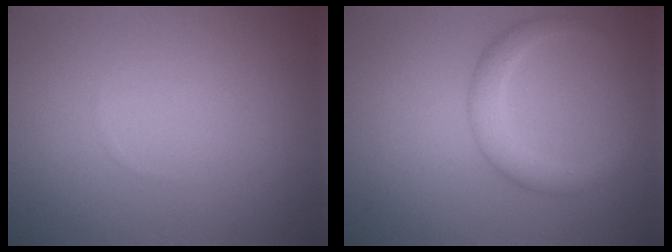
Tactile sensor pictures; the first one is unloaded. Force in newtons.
{"total": 2.0, "press": 2.0, "slide": 0.2}